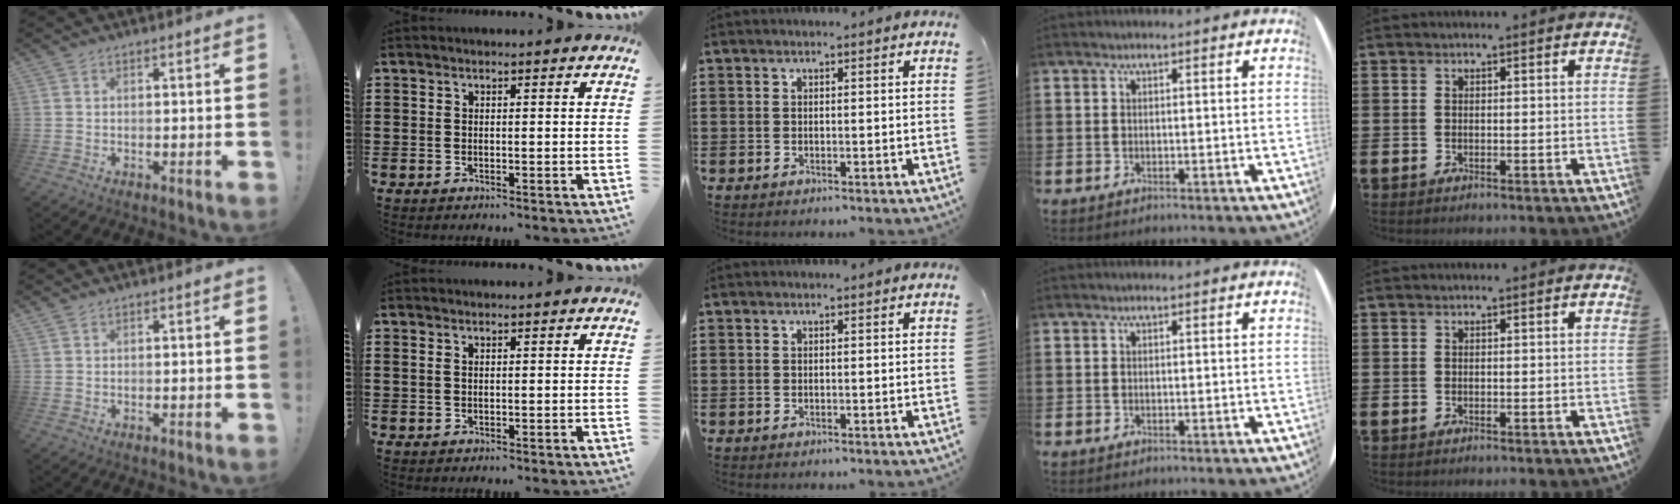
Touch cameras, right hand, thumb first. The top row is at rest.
{"thumb": {"total": 0.5, "force": [0.5, 0.1, 0.2], "torque": [-0.004, -0.001, 0.010]}, "index": {"total": 0.7, "force": [0.3, 0.4, 0.5], "torque": [-0.012, 0.003, 0.005]}}